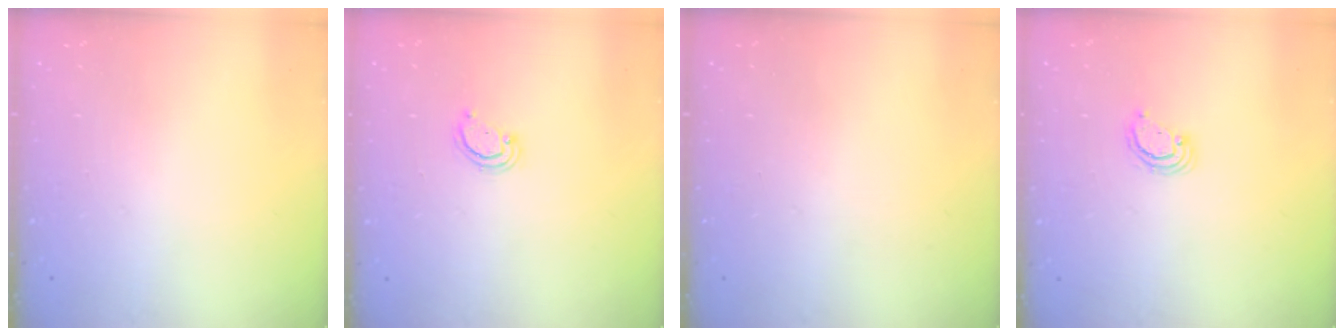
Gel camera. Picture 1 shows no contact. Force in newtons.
{"total": 2.3, "press": 2.3, "slide": 0.3}
{"total": 0.0}
{"total": 2.9, "press": 2.9, "slide": 0.3}